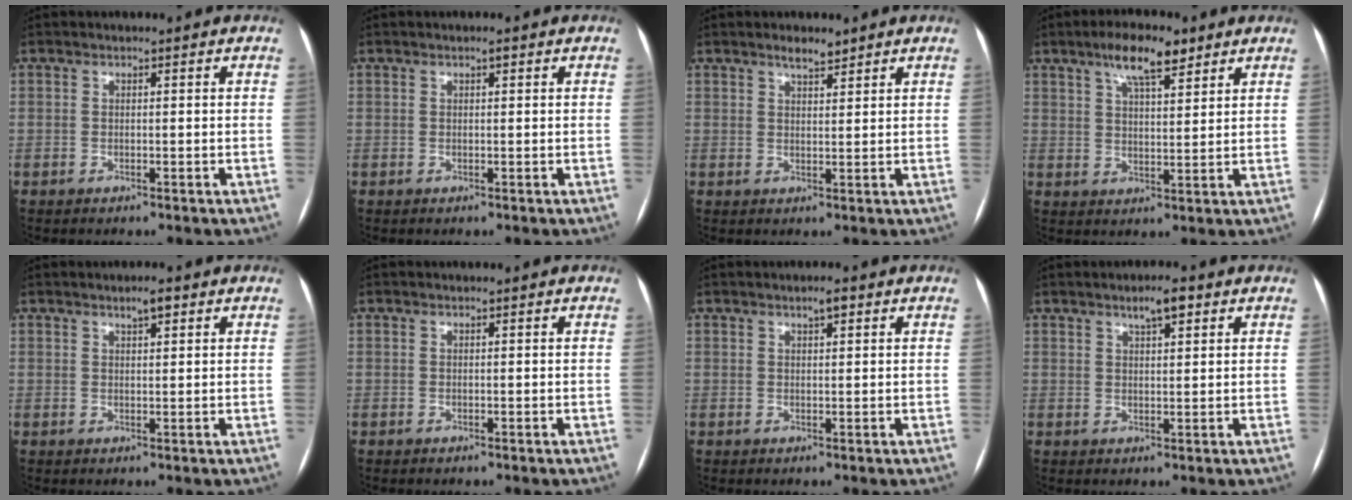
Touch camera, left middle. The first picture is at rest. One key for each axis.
{"total": 0.6, "fx": 0.3, "fy": 0.1, "fz": 0.5, "tx": -0.009, "ty": 0.001, "tz": 0.004}
{"total": 2.5, "fx": 2.1, "fy": 0.6, "fz": 1.3, "tx": -0.024, "ty": 0.002, "tz": 0.035}
{"total": 7.7, "fx": 5.1, "fy": 2.1, "fz": 5.4, "tx": -0.097, "ty": 0.012, "tz": 0.088}
{"total": 2.0, "fx": 1.3, "fy": 0.5, "fz": 1.4, "tx": -0.026, "ty": 0.003, "tz": 0.022}
{"total": 0.0}
{"total": 1.7, "fx": 1.0, "fy": 0.4, "fz": 1.3, "tx": -0.022, "ty": 0.003, "tz": 0.016}
{"total": 3.5, "fx": 2.2, "fy": 0.8, "fz": 2.6, "tx": -0.045, "ty": 0.005, "tz": 0.035}